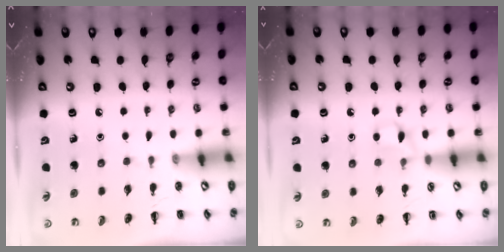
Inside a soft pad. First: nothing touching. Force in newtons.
{"total": 6.2, "press": 5.9, "slide": 2.0}